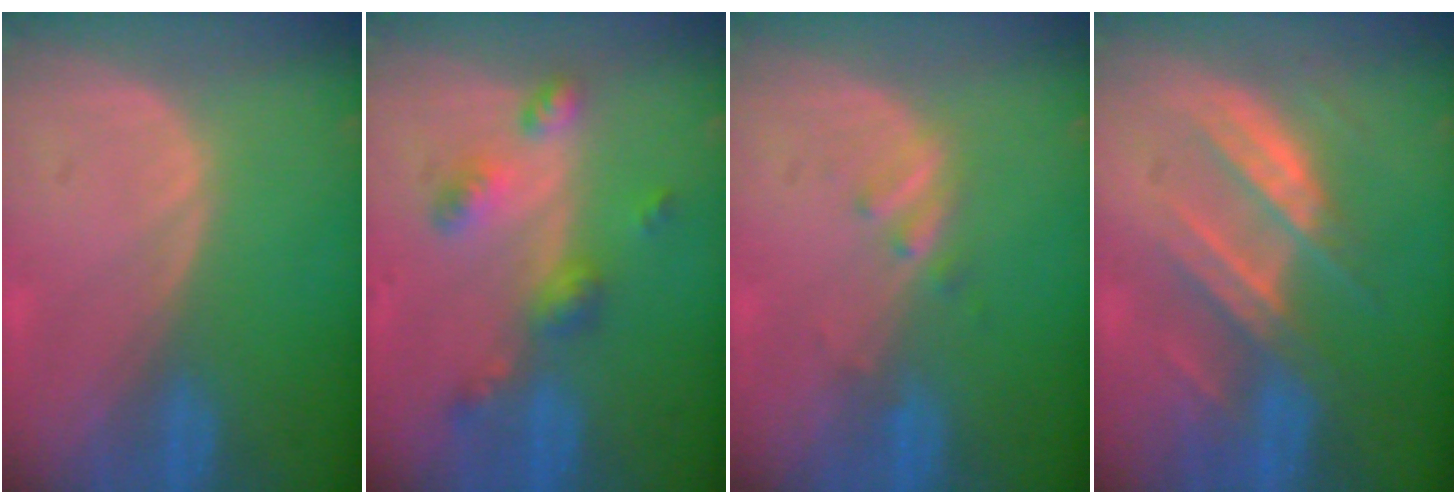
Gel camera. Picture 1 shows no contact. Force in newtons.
{"total": 6.2, "press": 5.5, "slide": 2.9}
{"total": 1.9, "press": 1.9, "slide": 0.3}
{"total": 7.9, "press": 7.3, "slide": 2.9}